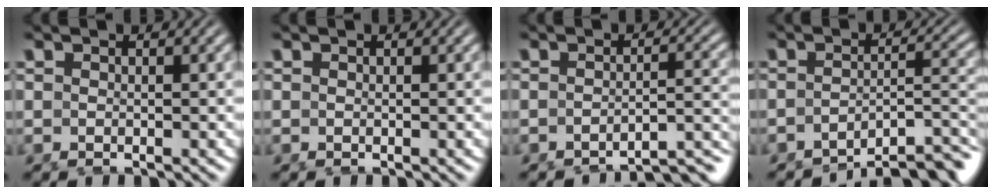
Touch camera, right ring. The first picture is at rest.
{"total": 0.0}
{"total": 5.6, "force": [-5.3, 0.5, 1.8], "torque": [-0.014, -0.013, -0.078]}
{"total": 8.4, "force": [-6.9, 1.9, 4.3], "torque": [-0.033, -0.016, -0.098]}